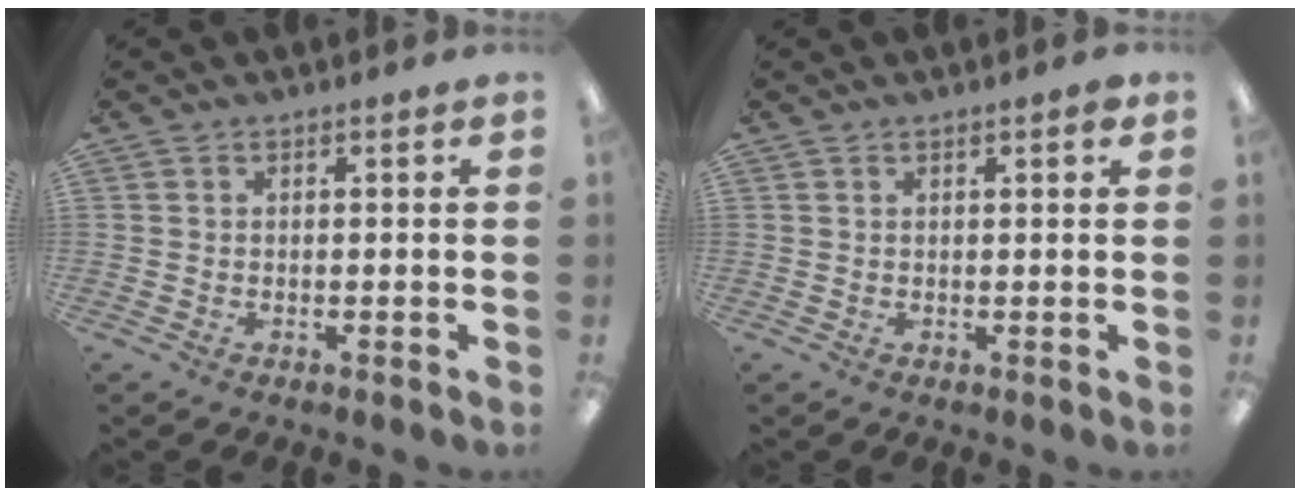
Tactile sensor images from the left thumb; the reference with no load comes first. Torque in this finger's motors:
{"motor_torque": [-0.34, -0.21, -0.62, 0.36, 0.01]}